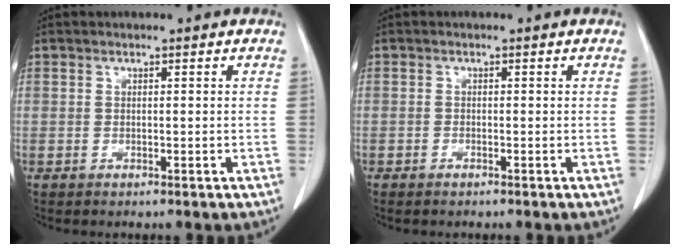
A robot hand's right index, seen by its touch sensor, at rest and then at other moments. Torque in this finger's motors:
{"motor_torque": [-0.19, 0.06, 0.00, -0.01]}